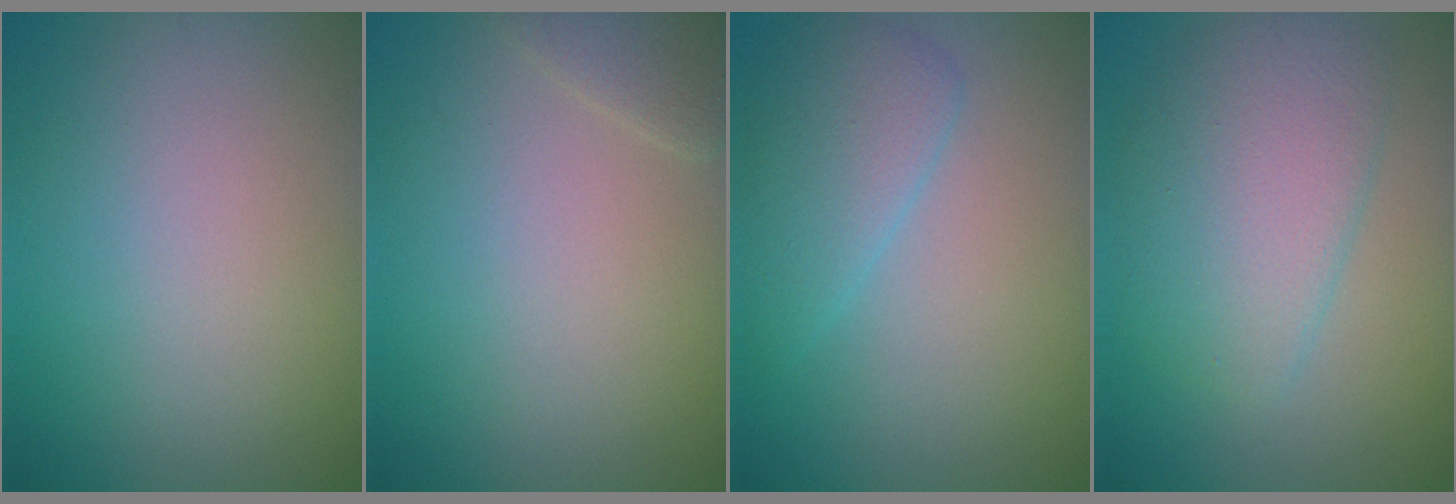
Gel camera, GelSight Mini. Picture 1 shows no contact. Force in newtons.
{"total": 1.4, "press": 1.4, "slide": 0.1}
{"total": 3.3, "press": 3.3, "slide": 0.2}
{"total": 5.1, "press": 5.1, "slide": 0.3}